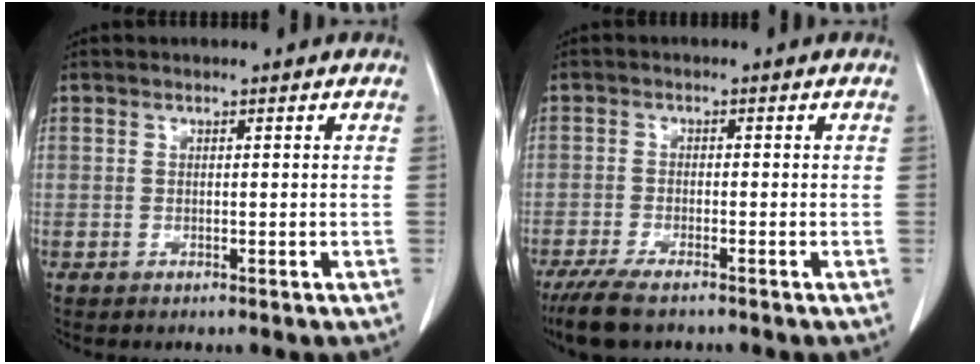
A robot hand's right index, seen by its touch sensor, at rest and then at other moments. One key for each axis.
{"total": 6.1, "fx": -4.8, "fy": 1.4, "fz": 3.6, "tx": -0.068, "ty": -0.015, "tz": -0.082}